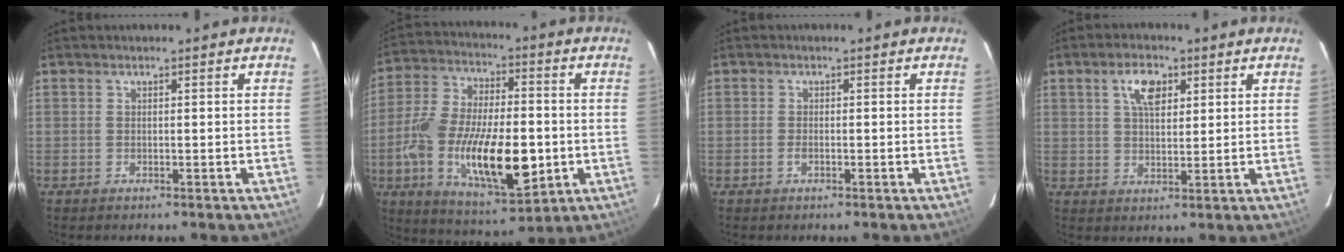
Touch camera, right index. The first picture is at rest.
{"total": 21.2, "force": [-4.8, 8.8, 18.7], "torque": [-0.374, -0.020, -0.077]}
{"total": 1.1, "force": [-0.5, 0.4, 0.9], "torque": [-0.020, -0.001, -0.009]}
{"total": 5.8, "force": [2.5, 2.9, 4.3], "torque": [-0.074, 0.013, 0.046]}